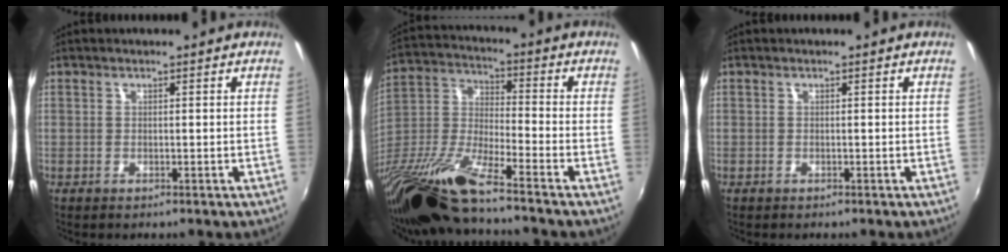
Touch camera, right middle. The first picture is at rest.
{"total": 17.5, "force": [-13.9, 0.6, 10.6], "torque": [-0.213, -0.040, -0.276]}
{"total": 0.0}